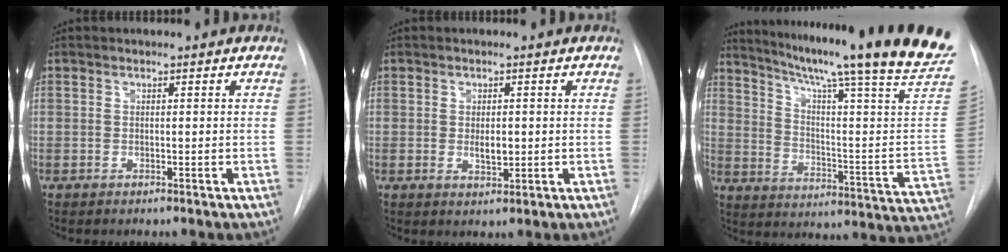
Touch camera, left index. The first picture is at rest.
{"total": 2.4, "force": [0.1, 1.1, 2.2], "torque": [-0.037, -0.004, 0.005]}
{"total": 27.8, "force": [21.9, -1.8, 17.0], "torque": [-0.242, -0.096, 0.290]}